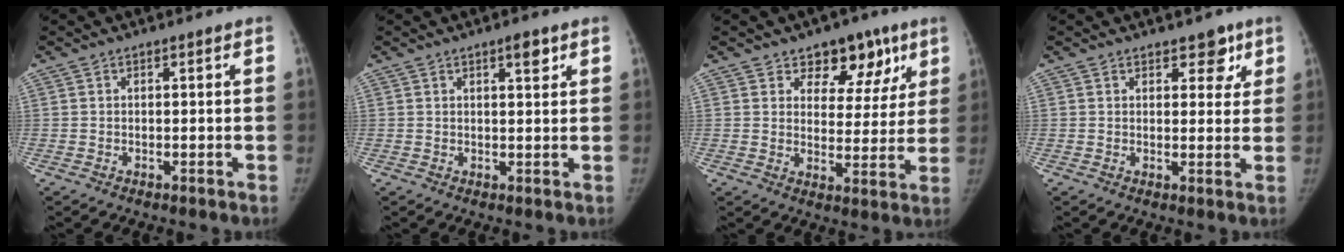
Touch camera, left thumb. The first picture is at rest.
{"total": 2.8, "force": [1.7, 0.9, 2.1], "torque": [-0.021, -0.007, 0.024]}
{"total": 10.7, "force": [6.6, 6.9, 4.8], "torque": [-0.005, -0.025, 0.092]}
{"total": 4.4, "force": [2.7, 2.6, 2.4], "torque": [0.007, -0.010, 0.032]}